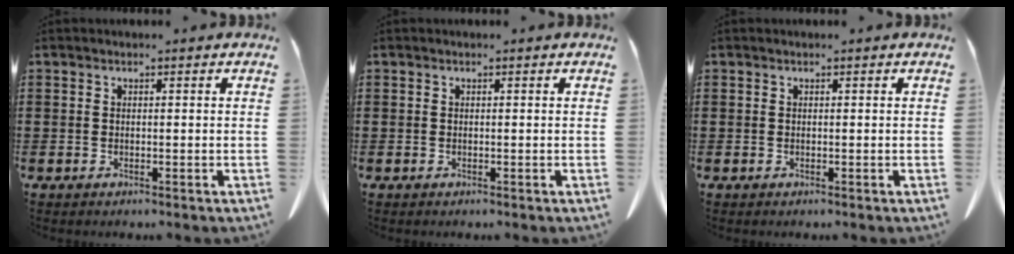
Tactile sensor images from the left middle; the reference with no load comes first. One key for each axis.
{"total": 0.0}
{"total": 0.0}